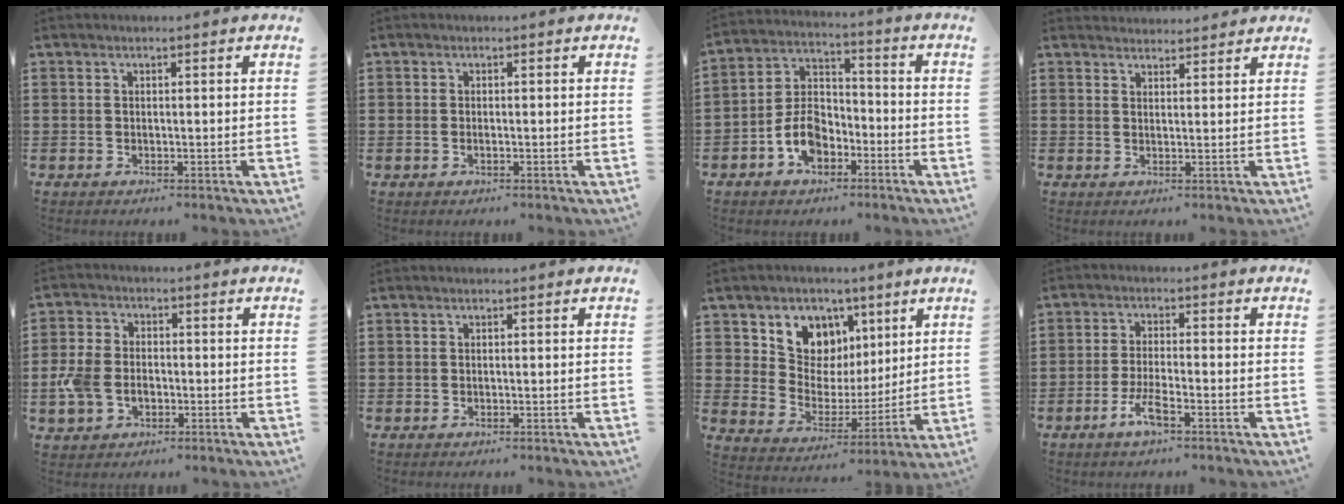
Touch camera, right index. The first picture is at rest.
{"total": 0.6, "force": [-0.2, 0.2, 0.5], "torque": [-0.011, -0.004, -0.004]}
{"total": 7.7, "force": [-3.4, 5.0, 4.7], "torque": [-0.108, 0.014, -0.067]}
{"total": 2.0, "force": [2.0, 0.0, -0.5], "torque": [0.006, -0.001, 0.039]}
{"total": 5.4, "force": [-1.6, 3.9, 3.4], "torque": [-0.098, -0.003, -0.037]}
{"total": 0.0}
{"total": 7.9, "force": [4.6, 6.2, 1.4], "torque": [-0.062, -0.034, 0.082]}
{"total": 4.2, "force": [-2.5, 0.6, 3.3], "torque": [-0.082, -0.009, -0.052]}